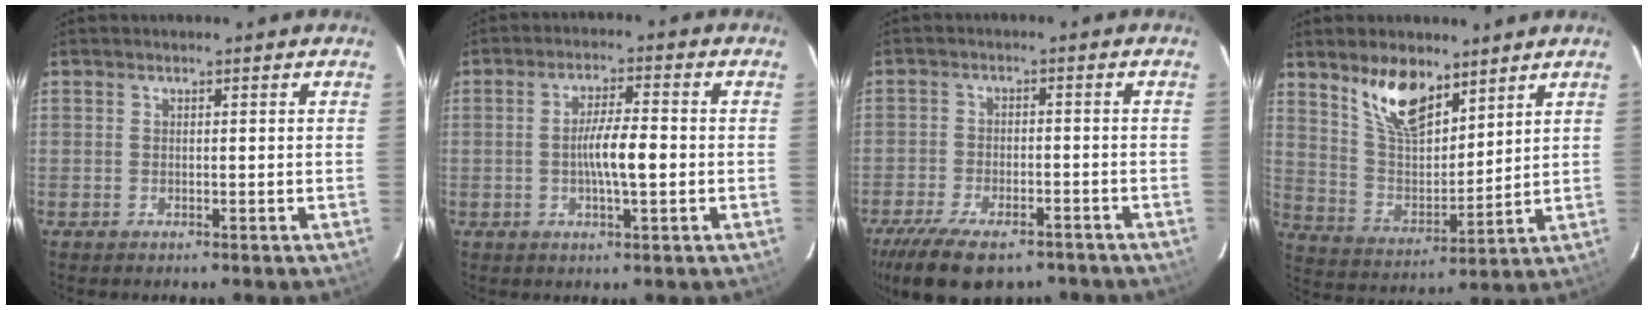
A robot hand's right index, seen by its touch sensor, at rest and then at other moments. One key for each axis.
{"total": 6.3, "fx": -0.9, "fy": 0.9, "fz": 6.1, "tx": -0.108, "ty": 0.001, "tz": -0.013}
{"total": 15.4, "fx": -11.2, "fy": 6.6, "fz": 8.3, "tx": -0.186, "ty": -0.028, "tz": -0.178}
{"total": 12.0, "fx": 8.3, "fy": 5.1, "fz": 7.1, "tx": -0.130, "ty": 0.002, "tz": 0.164}